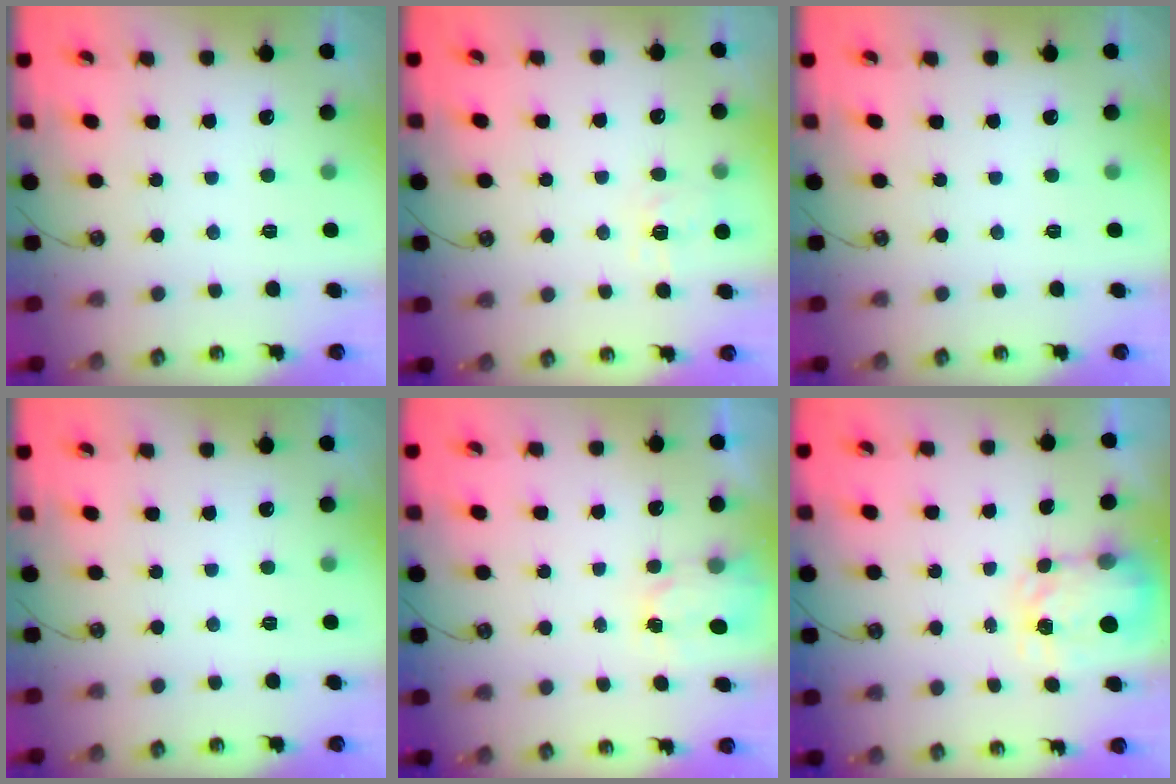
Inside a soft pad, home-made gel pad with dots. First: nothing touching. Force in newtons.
{"total": 5.9, "press": 5.8, "slide": 0.7}
{"total": 0.0}
{"total": 0.0}
{"total": 2.6, "press": 2.6, "slide": 0.4}
{"total": 3.8, "press": 3.8, "slide": 0.6}